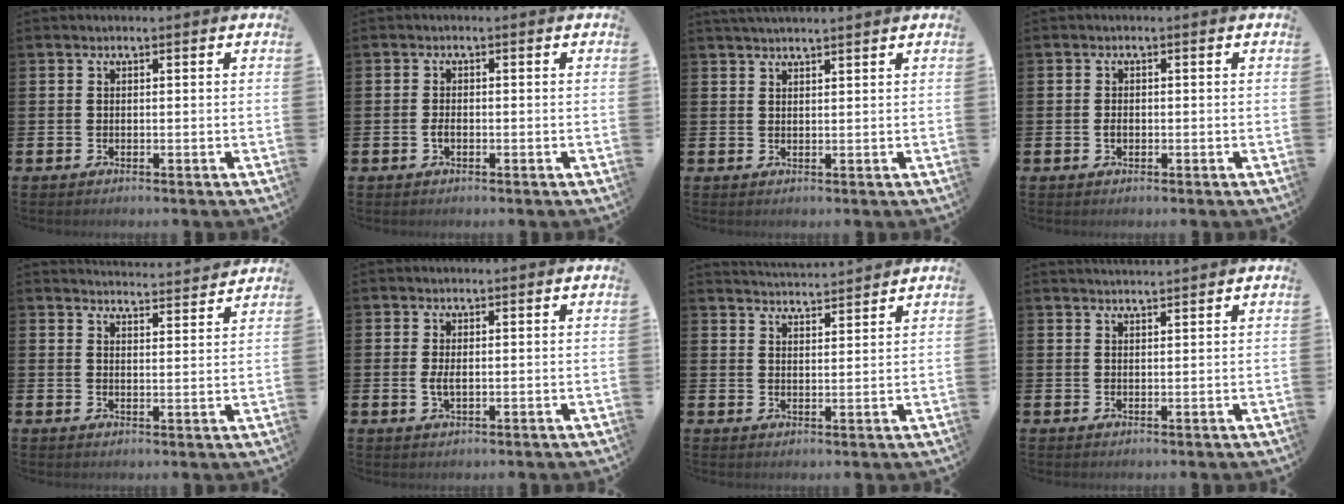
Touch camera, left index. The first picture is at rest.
{"total": 1.3, "force": [-0.5, 0.8, 1.0], "torque": [-0.018, 0.003, -0.010]}
{"total": 1.9, "force": [1.9, -0.1, 0.4], "torque": [-0.009, -0.005, 0.035]}
{"total": 1.2, "force": [-0.3, 0.8, 0.8], "torque": [-0.014, 0.005, -0.007]}
{"total": 4.0, "force": [4.0, -0.1, 0.1], "torque": [0.000, -0.033, 0.068]}
{"total": 1.8, "force": [0.1, 0.8, 1.6], "torque": [-0.032, 0.003, 0.000]}
{"total": 3.9, "force": [3.9, -0.1, -0.1], "torque": [-0.008, -0.026, 0.072]}
{"total": 1.7, "force": [1.7, -0.1, 0.0], "torque": [-0.003, -0.007, 0.032]}